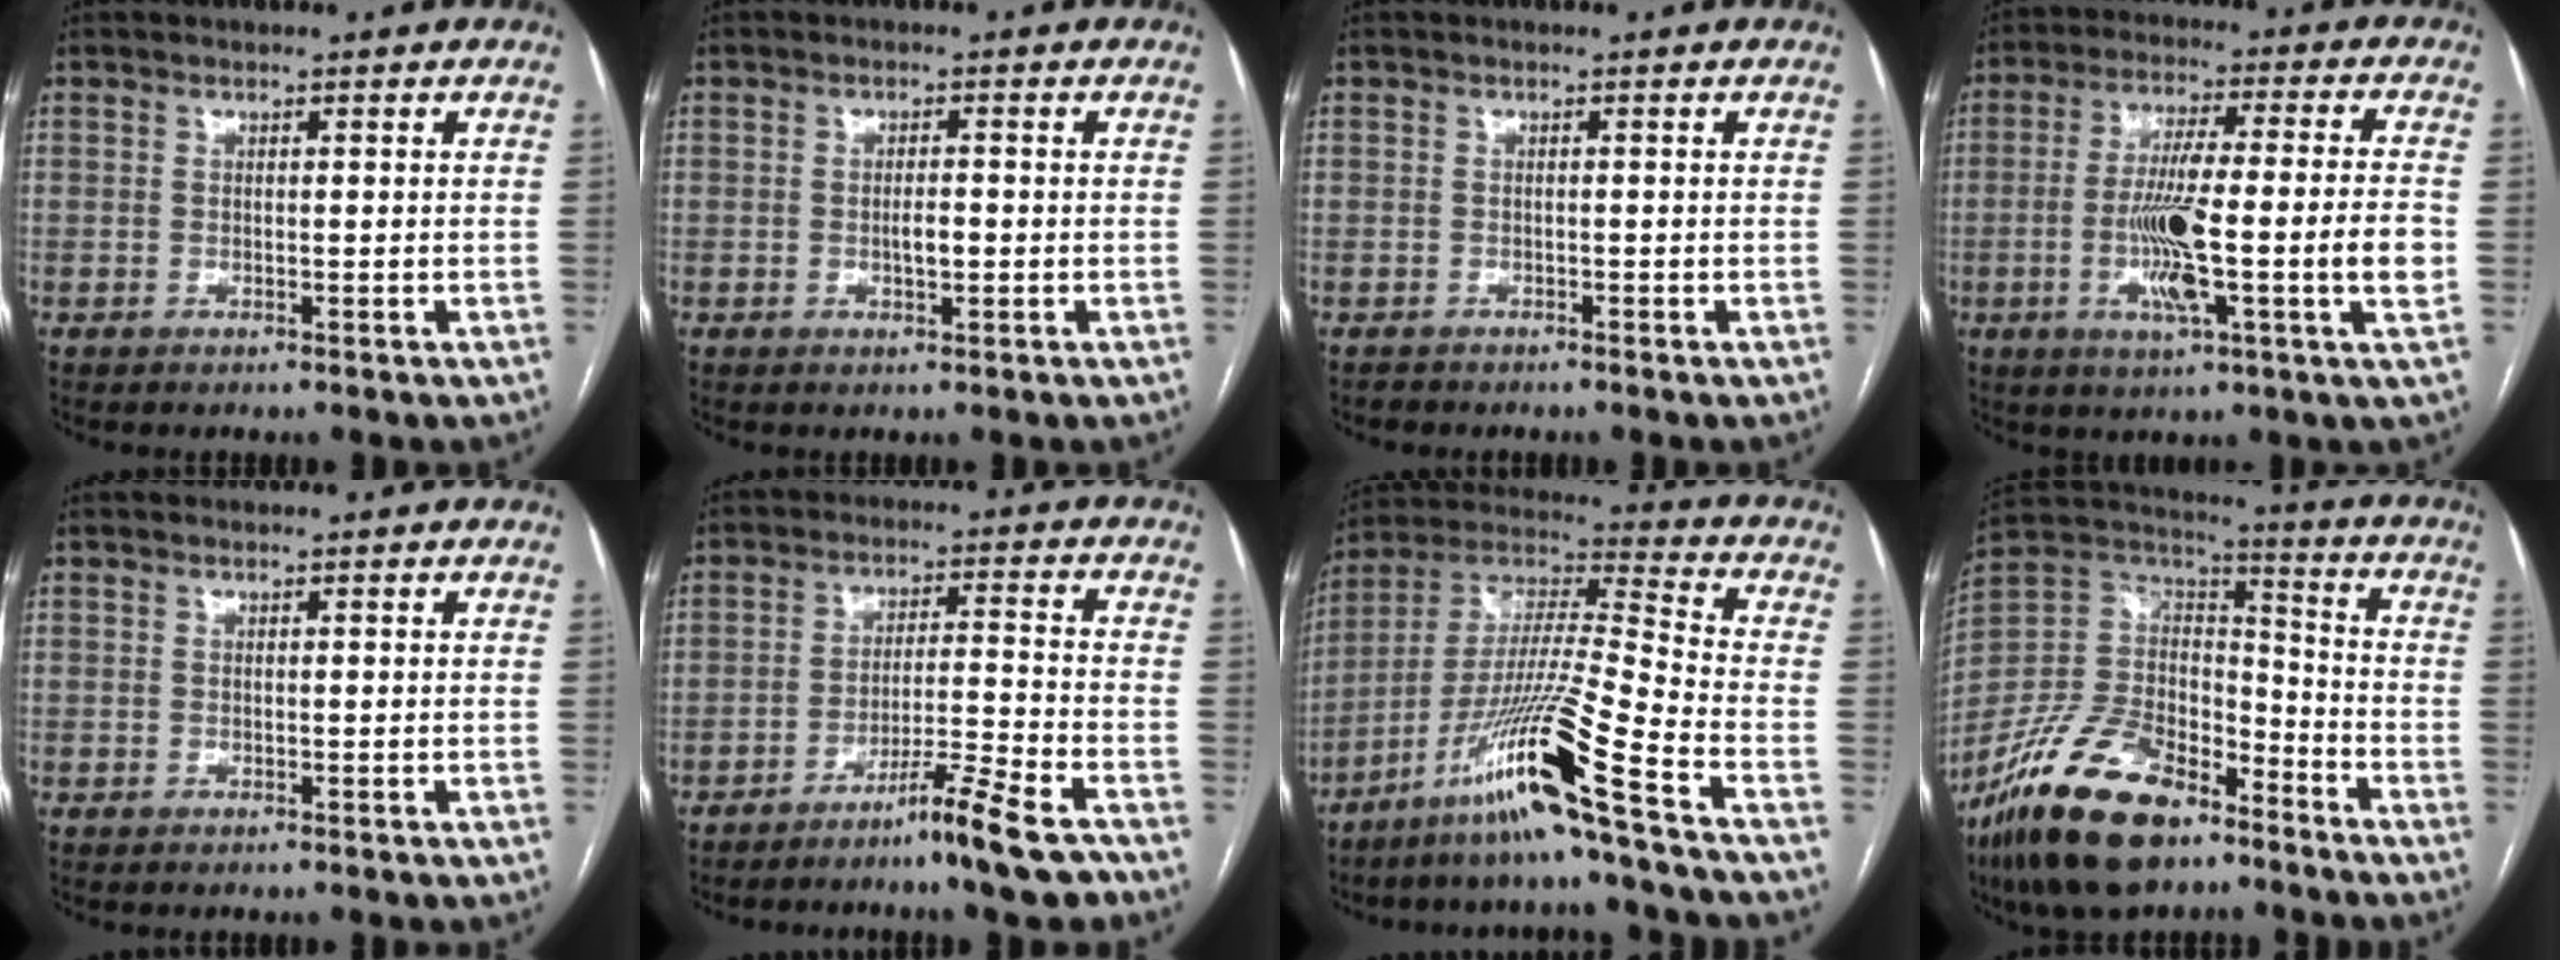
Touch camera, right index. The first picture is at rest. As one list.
[{"total": 2.2, "force": [-0.4, 0.6, 2.0], "torque": [-0.037, 0.001, -0.006]}, {"total": 0.9, "force": [-0.8, 0.5, -0.2], "torque": [-0.004, 0.000, -0.017]}, {"total": 14.5, "force": [-2.7, 0.2, 14.2], "torque": [-0.251, 0.002, -0.049]}, {"total": 0.0}, {"total": 8.8, "force": [-6.4, -0.9, 6.0], "torque": [-0.092, -0.019, -0.114]}, {"total": 17.2, "force": [-10.4, -2.1, 13.6], "torque": [-0.280, -0.017, -0.190]}, {"total": 21.1, "force": [-14.4, 8.7, 12.7], "torque": [-0.276, 0.002, -0.266]}]